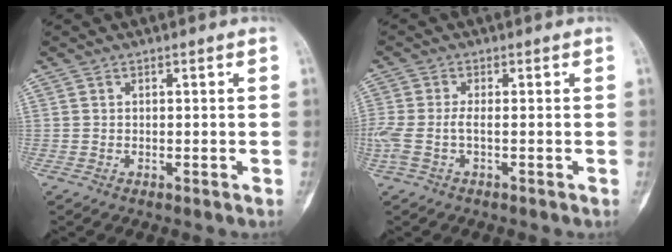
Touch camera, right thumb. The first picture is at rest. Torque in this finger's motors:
{"motor_torque": [0.75, 0.58, 0.14, 0.39, 0.04]}